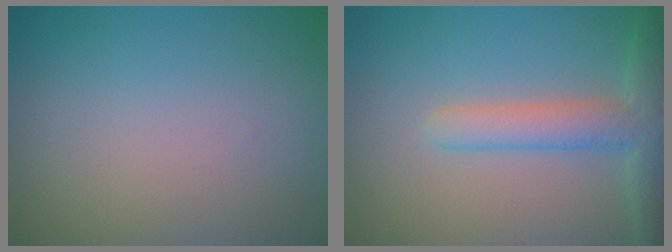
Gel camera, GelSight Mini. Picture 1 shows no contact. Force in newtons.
{"total": 3.9, "press": 3.9, "slide": 0.4}